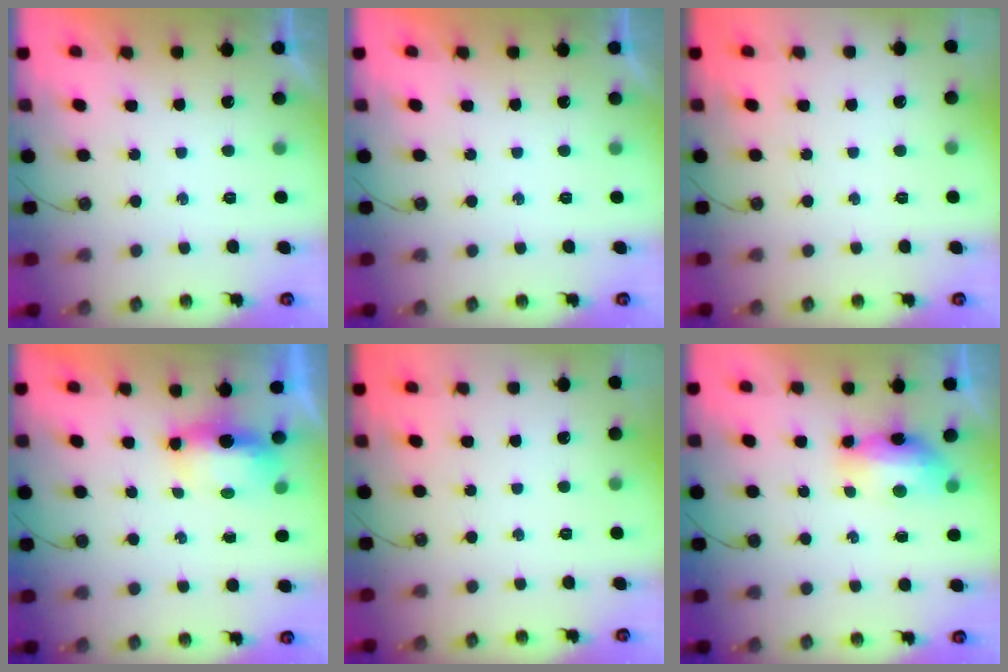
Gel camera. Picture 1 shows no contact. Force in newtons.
{"total": 0.0}
{"total": 0.0}
{"total": 6.7, "press": 6.4, "slide": 2.2}
{"total": 0.0}
{"total": 14.8, "press": 10.0, "slide": 10.8}